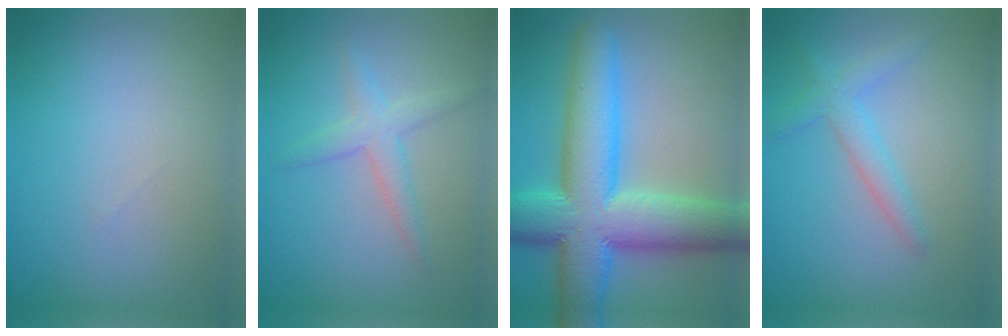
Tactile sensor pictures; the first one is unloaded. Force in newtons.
{"total": 2.5, "press": 2.5, "slide": 0.0}
{"total": 12.1, "press": 12.1, "slide": 0.3}
{"total": 2.4, "press": 2.4, "slide": 0.2}